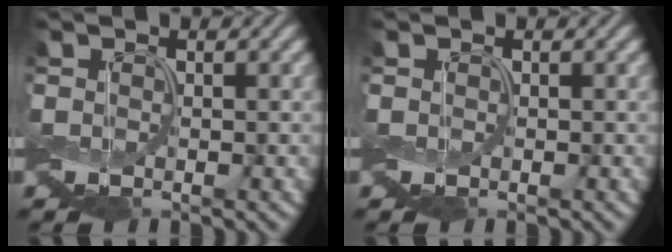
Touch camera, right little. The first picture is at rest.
{"total": 0.0}